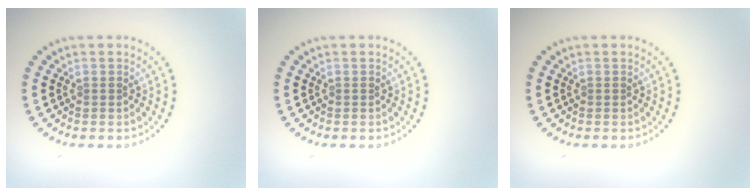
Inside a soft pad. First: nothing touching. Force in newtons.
{"total": 0.0}
{"total": 0.0}